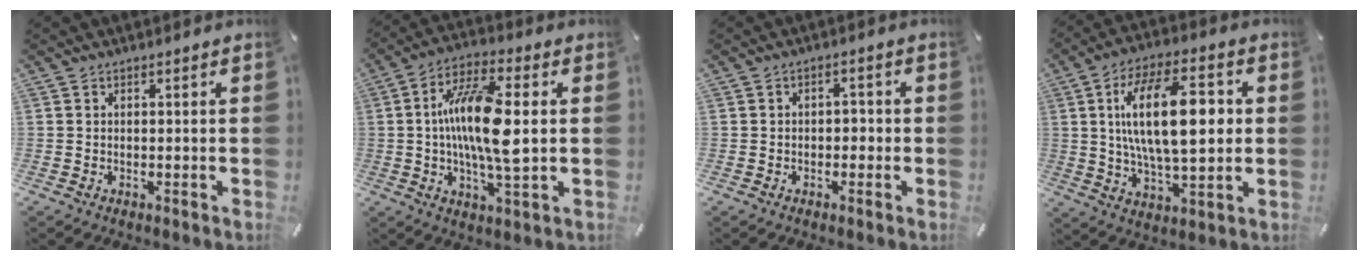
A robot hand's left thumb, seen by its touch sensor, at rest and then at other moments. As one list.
[{"total": 15.3, "force": [0.5, 4.4, 14.6], "torque": [-0.294, -0.005, 0.000]}, {"total": 2.1, "force": [-1.0, 1.5, 1.1], "torque": [-0.022, 0.011, -0.023]}, {"total": 20.0, "force": [2.9, 9.1, 17.6], "torque": [-0.308, 0.000, 0.038]}]